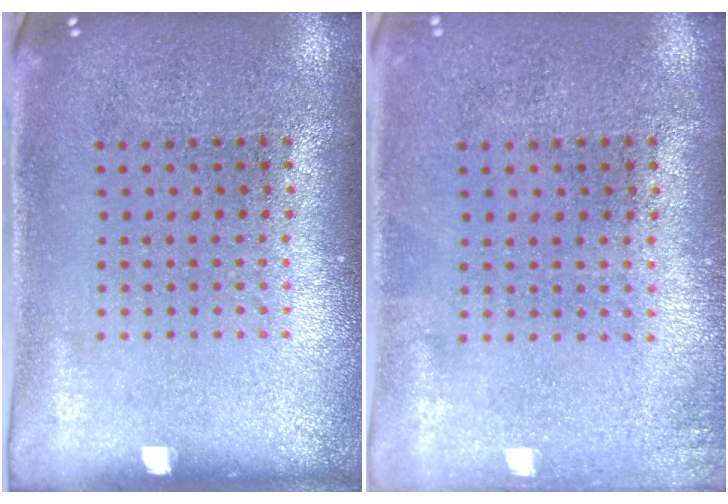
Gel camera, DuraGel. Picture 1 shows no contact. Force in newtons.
{"total": 0.7, "press": 0.7, "slide": 0.1}